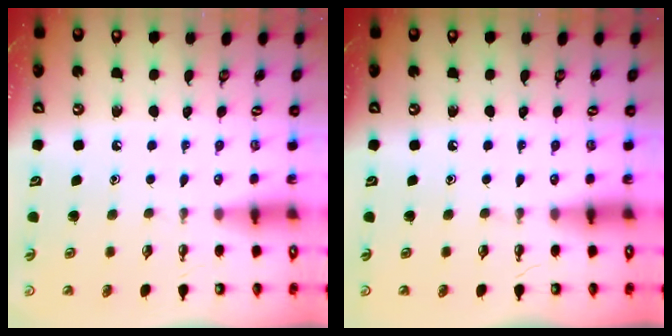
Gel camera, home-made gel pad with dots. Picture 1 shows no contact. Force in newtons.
{"total": 0.0}